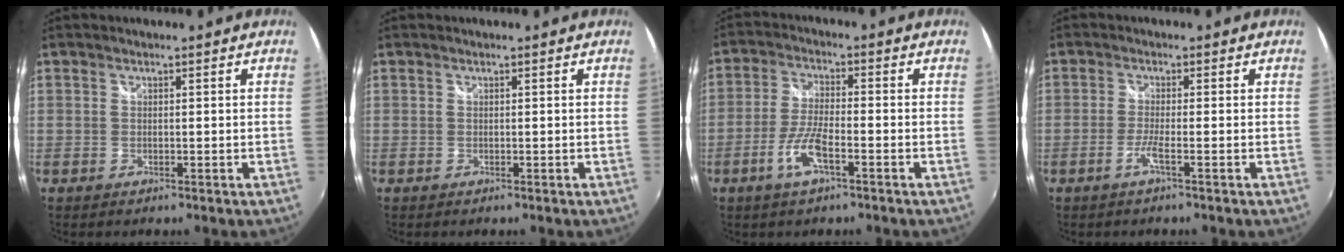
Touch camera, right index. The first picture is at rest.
{"total": 0.0}
{"total": 6.8, "force": [-3.4, 1.4, 5.7], "torque": [-0.126, -0.002, -0.068]}
{"total": 2.4, "force": [-1.3, -0.5, 1.9], "torque": [-0.048, -0.005, -0.031]}